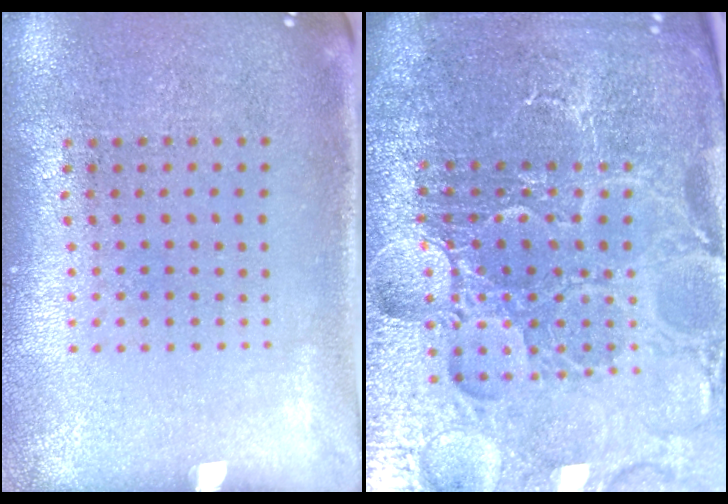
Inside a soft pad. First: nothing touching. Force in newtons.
{"total": 6.5, "press": 5.8, "slide": 3.0}